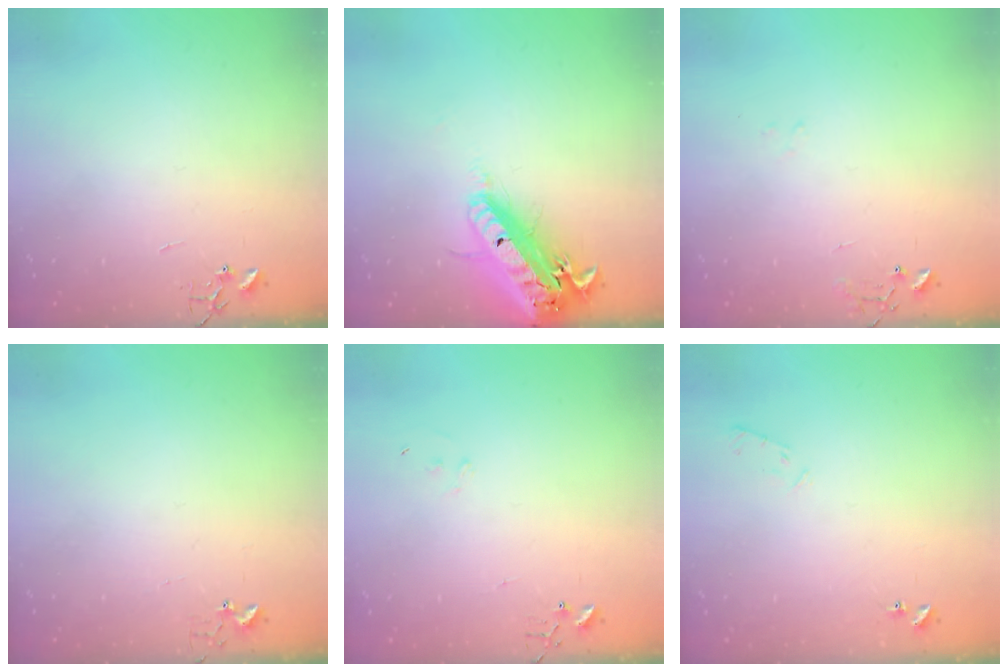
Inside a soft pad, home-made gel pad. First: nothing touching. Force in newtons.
{"total": 21.6, "press": 21.0, "slide": 5.0}
{"total": 8.0, "press": 8.0, "slide": 0.9}
{"total": 2.7, "press": 2.7, "slide": 0.3}
{"total": 6.8, "press": 6.8, "slide": 0.5}
{"total": 5.3, "press": 5.2, "slide": 0.9}